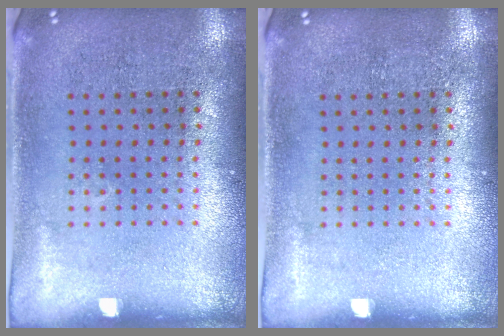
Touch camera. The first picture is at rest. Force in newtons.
{"total": 0.0}